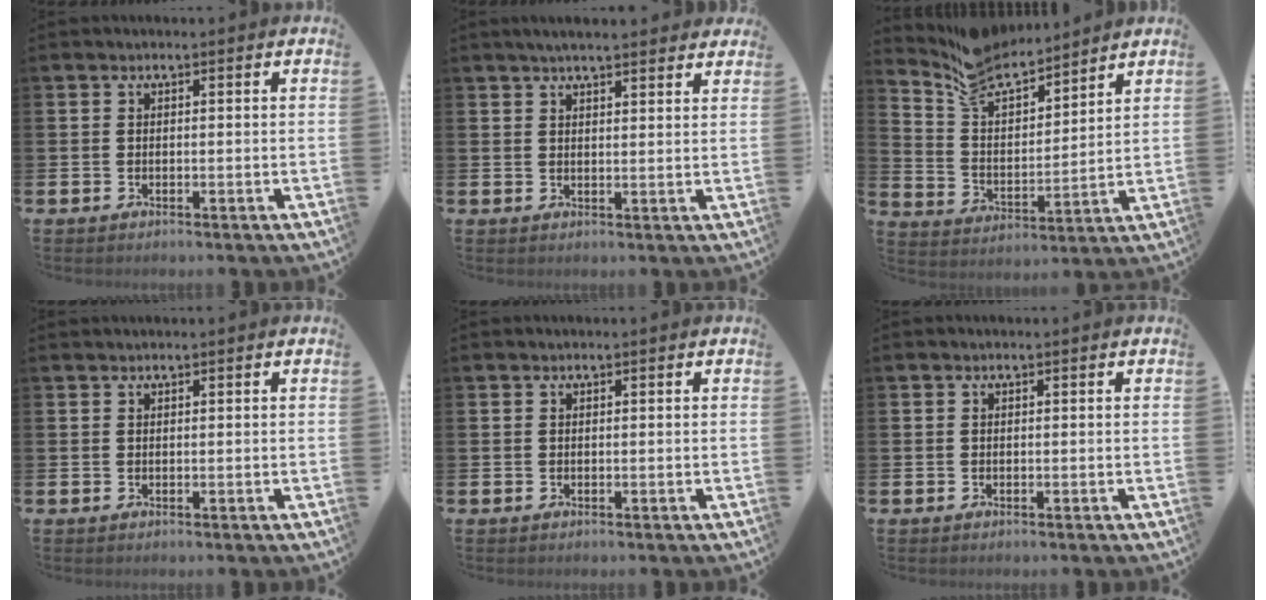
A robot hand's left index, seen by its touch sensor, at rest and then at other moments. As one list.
[{"total": 3.5, "force": [3.4, 0.3, 1.0], "torque": [-0.027, -0.008, 0.061]}, {"total": 8.7, "force": [8.0, 2.8, 1.9], "torque": [-0.084, -0.051, 0.148]}, {"total": 0.6, "force": [0.6, 0.0, -0.1], "torque": [0.006, -0.002, 0.010]}, {"total": 0.0}, {"total": 0.0}]